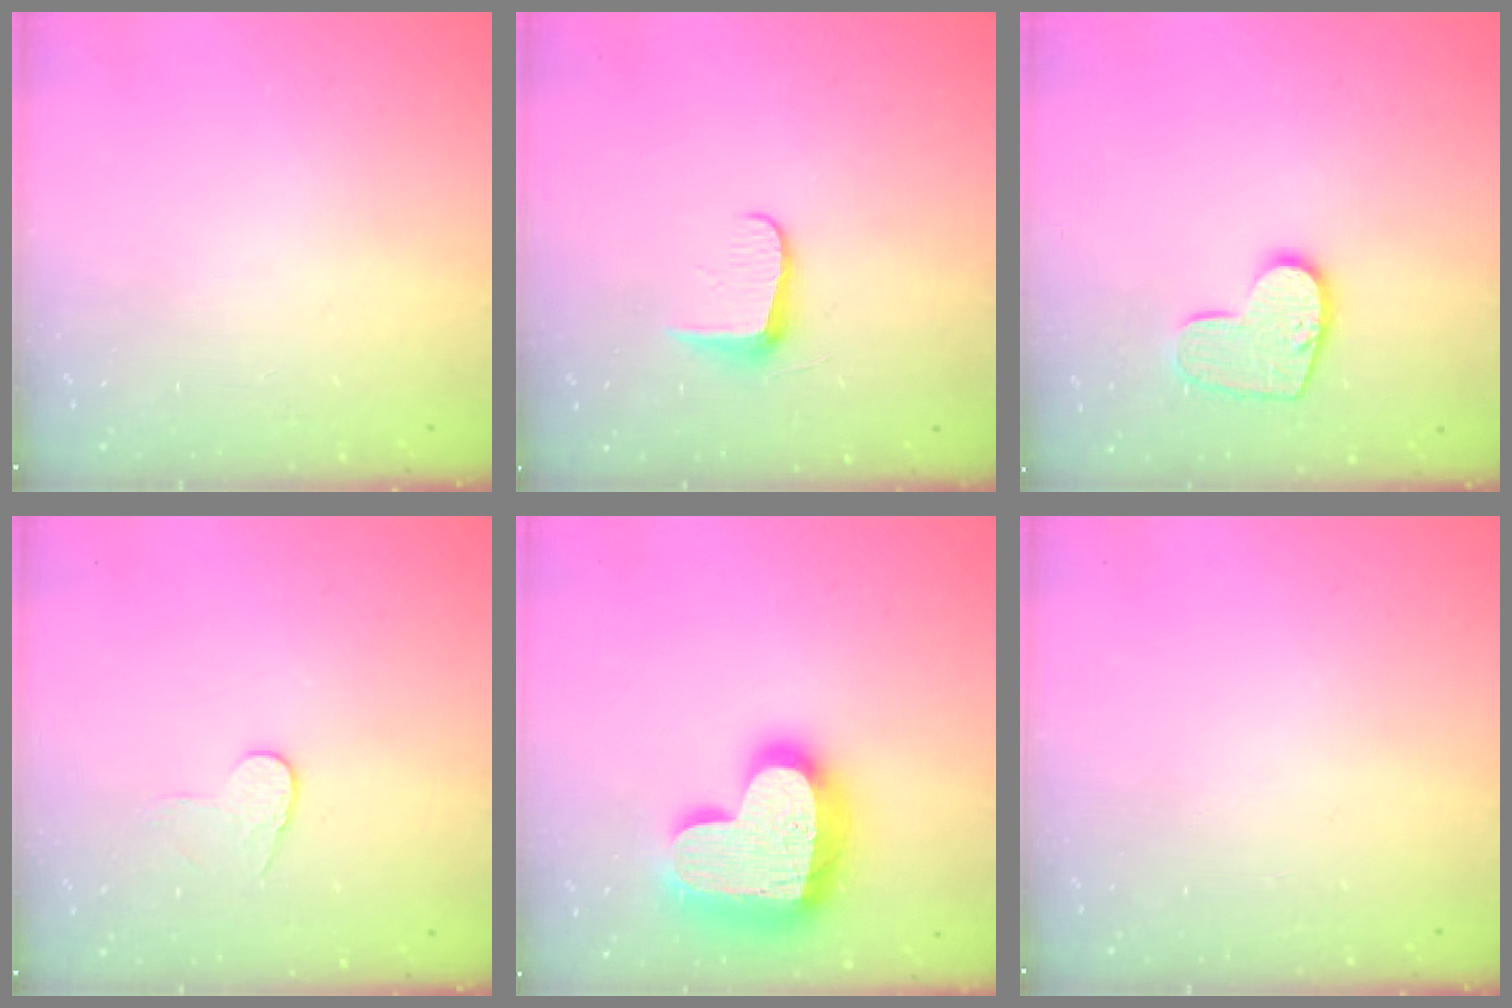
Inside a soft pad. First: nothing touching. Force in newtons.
{"total": 5.9, "press": 5.8, "slide": 0.8}
{"total": 10.2, "press": 10.2, "slide": 0.2}
{"total": 3.7, "press": 3.7, "slide": 0.3}
{"total": 21.5, "press": 21.5, "slide": 1.6}
{"total": 0.0}